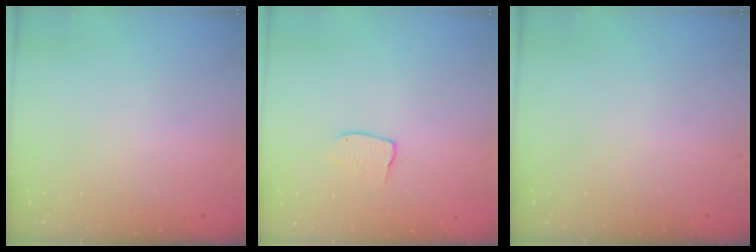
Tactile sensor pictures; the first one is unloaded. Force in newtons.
{"total": 5.2, "press": 5.2, "slide": 0.3}
{"total": 0.0}